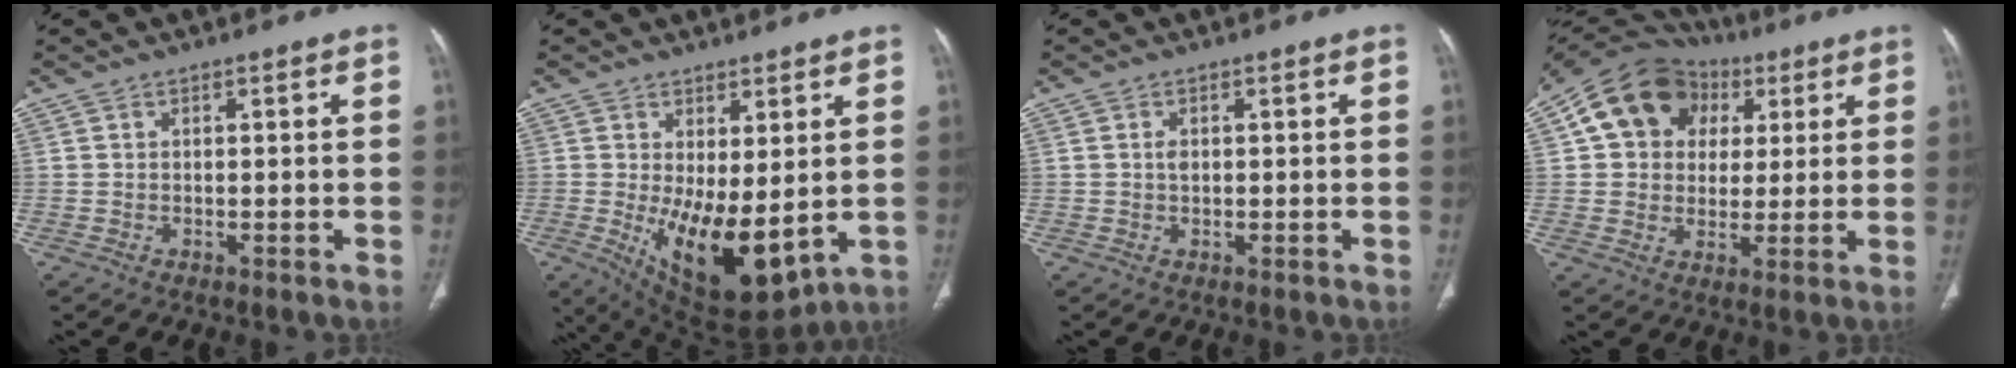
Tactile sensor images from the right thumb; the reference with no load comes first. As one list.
[{"total": 13.6, "force": [-0.8, 6.2, 12.1], "torque": [-0.185, -0.029, 0.012]}, {"total": 1.2, "force": [0.2, 0.8, 0.8], "torque": [-0.014, 0.001, 0.003]}, {"total": 15.9, "force": [4.9, 13.0, 7.7], "torque": [-0.104, 0.020, 0.078]}]